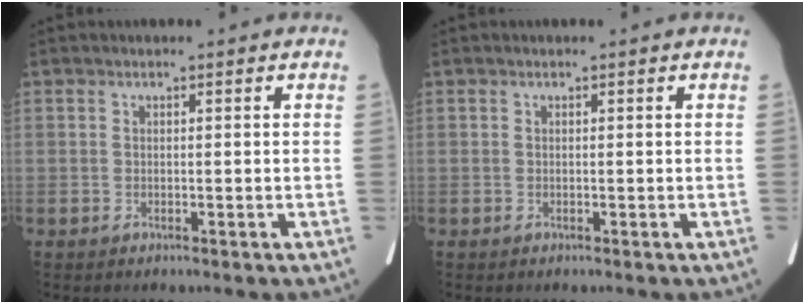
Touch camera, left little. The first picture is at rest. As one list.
[{"total": 0.0}]